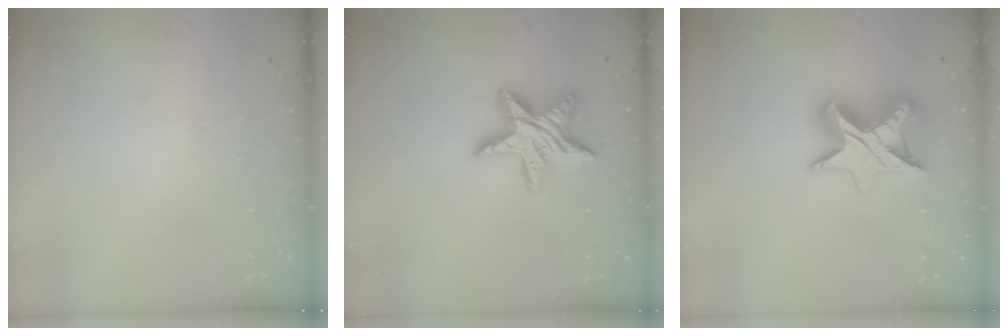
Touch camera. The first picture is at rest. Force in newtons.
{"total": 14.0, "press": 13.9, "slide": 0.7}
{"total": 11.4, "press": 11.4, "slide": 0.6}